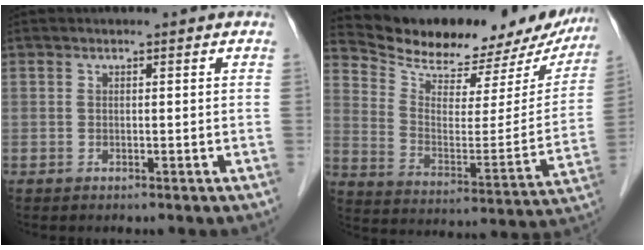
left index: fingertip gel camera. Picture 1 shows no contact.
{"total": 22.7, "force": [20.4, 6.6, 7.4], "torque": [-0.108, -0.028, 0.281]}